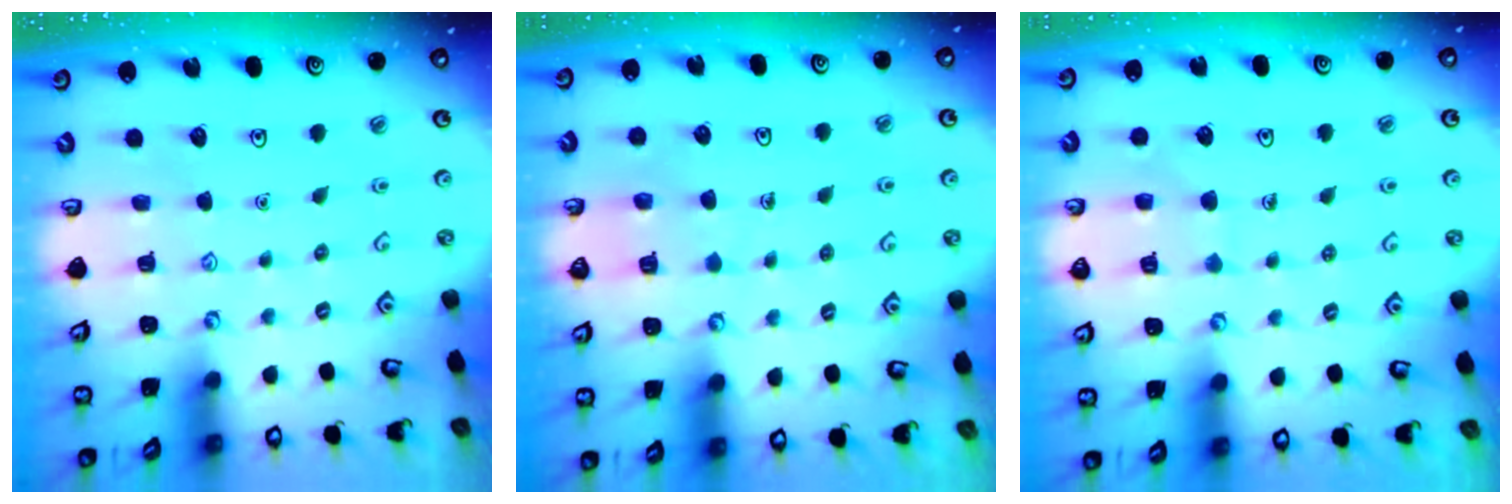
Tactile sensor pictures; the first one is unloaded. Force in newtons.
{"total": 4.2, "press": 4.2, "slide": 0.2}
{"total": 5.3, "press": 5.2, "slide": 0.4}